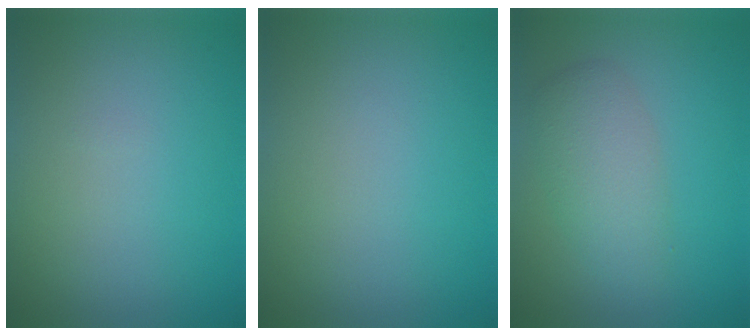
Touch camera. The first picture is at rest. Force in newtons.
{"total": 0.0}
{"total": 3.8, "press": 3.8, "slide": 0.1}